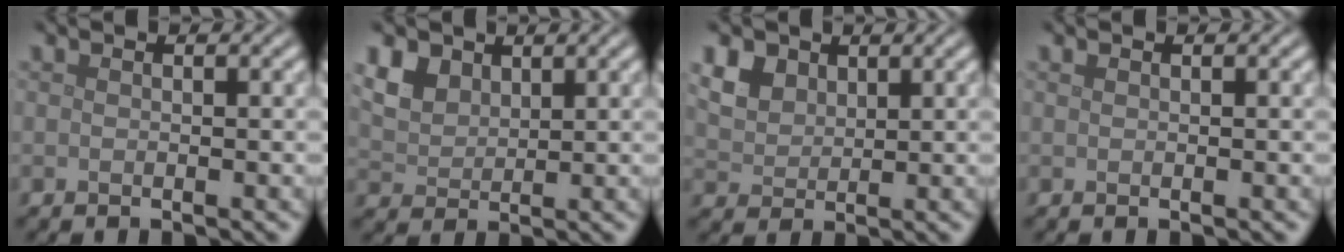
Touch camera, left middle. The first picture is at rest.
{"total": 4.3, "force": [2.6, 2.8, 1.9], "torque": [-0.059, 0.000, 0.061]}
{"total": 4.8, "force": [2.7, 3.2, 2.2], "torque": [-0.071, 0.005, 0.060]}
{"total": 0.0}